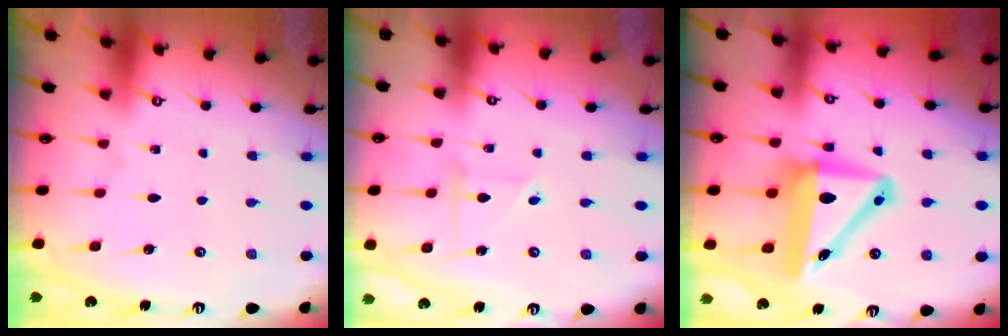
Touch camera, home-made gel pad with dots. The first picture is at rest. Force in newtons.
{"total": 2.7, "press": 2.6, "slide": 0.3}
{"total": 10.7, "press": 10.3, "slide": 3.0}